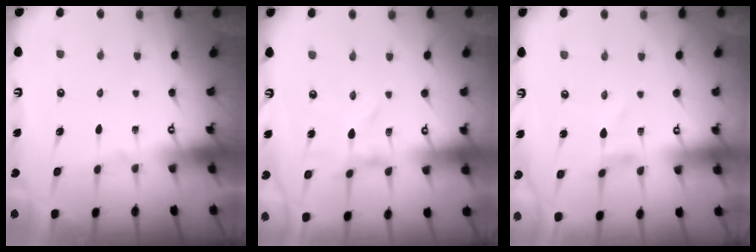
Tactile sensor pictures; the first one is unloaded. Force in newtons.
{"total": 0.6, "press": 0.5, "slide": 0.1}
{"total": 1.2, "press": 1.1, "slide": 0.1}